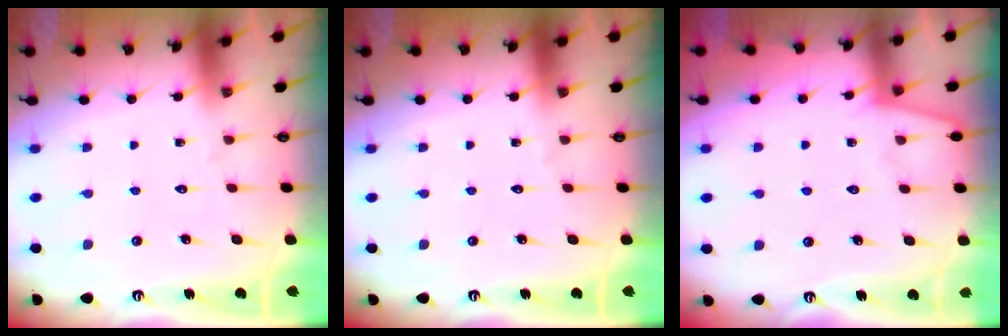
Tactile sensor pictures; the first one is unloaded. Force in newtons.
{"total": 0.0}
{"total": 2.4, "press": 2.4, "slide": 0.3}